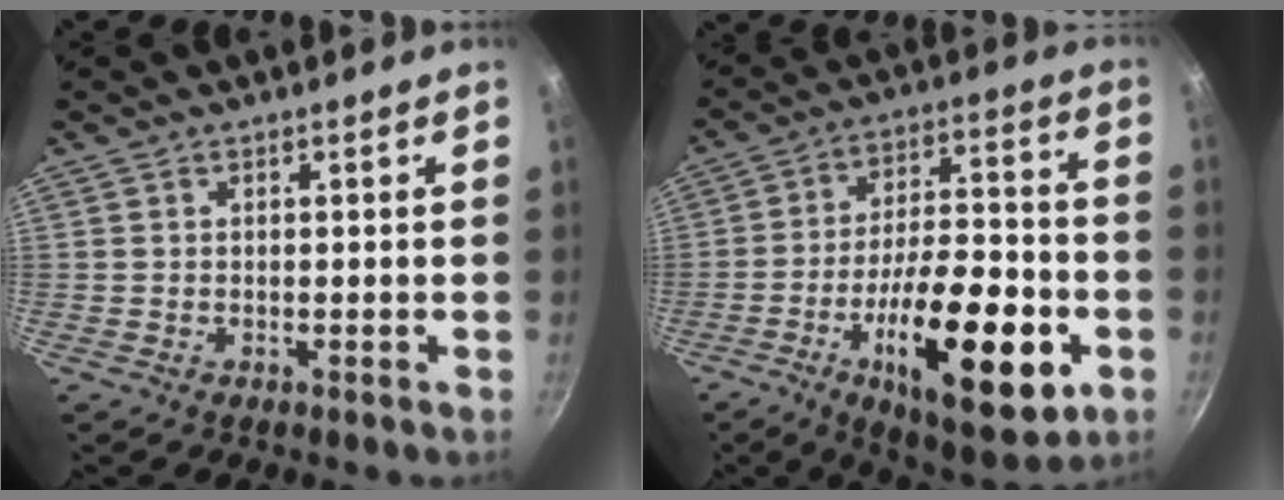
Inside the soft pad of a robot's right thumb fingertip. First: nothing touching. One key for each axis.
{"total": 24.6, "fx": -8.6, "fy": 9.3, "fz": 21.0, "tx": -0.298, "ty": 0.028, "tz": -0.126}